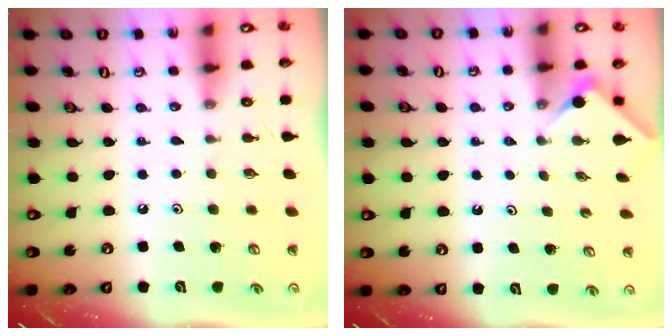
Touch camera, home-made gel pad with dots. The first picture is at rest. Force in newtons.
{"total": 2.7, "press": 2.7, "slide": 0.4}